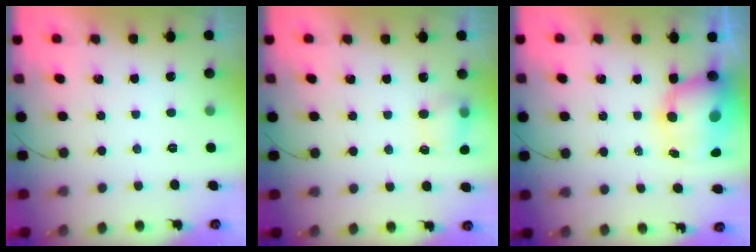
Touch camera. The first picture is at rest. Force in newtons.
{"total": 5.6, "press": 5.4, "slide": 1.5}
{"total": 10.4, "press": 10.1, "slide": 2.5}